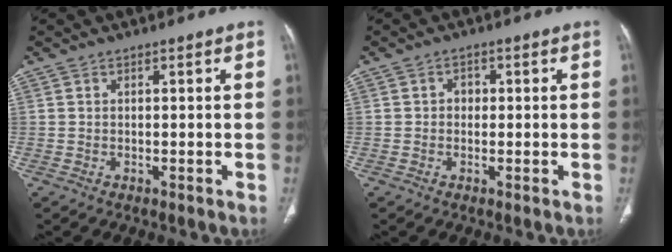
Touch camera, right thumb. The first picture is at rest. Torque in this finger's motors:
{"motor_torque": [-0.28, -0.32, 0.21, 0.26, -0.01]}